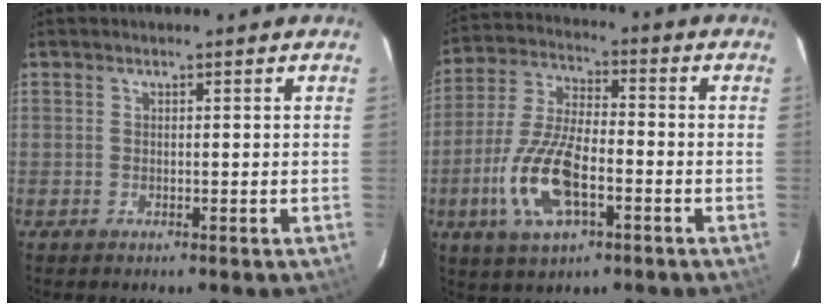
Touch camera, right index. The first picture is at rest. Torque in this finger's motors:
{"motor_torque": [1.61, -0.53, 0.87, 0.18]}